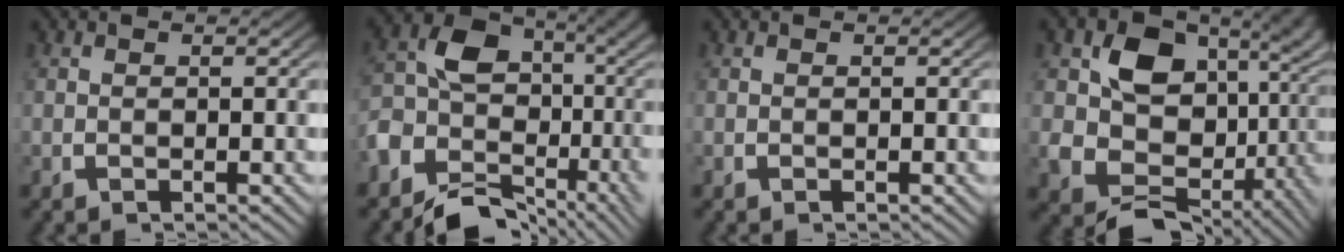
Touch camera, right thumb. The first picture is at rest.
{"total": 10.4, "force": [-2.9, 7.7, 6.2], "torque": [-0.116, -0.016, -0.059]}
{"total": 0.0}
{"total": 14.7, "force": [-1.1, 11.2, 9.4], "torque": [-0.179, -0.055, 0.003]}